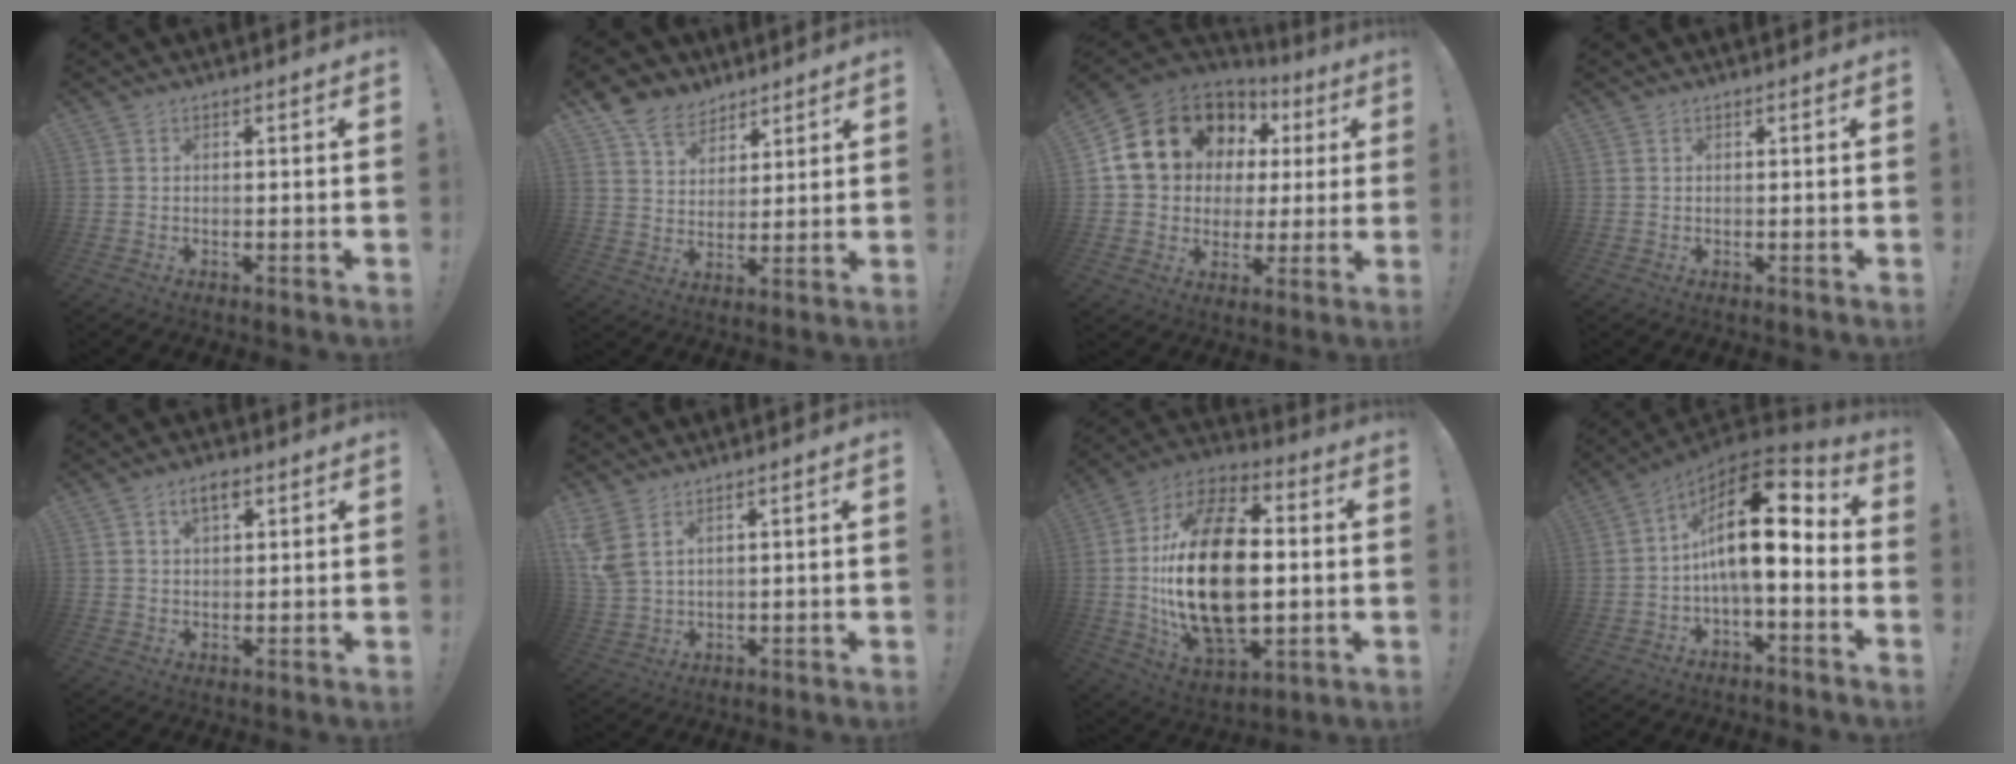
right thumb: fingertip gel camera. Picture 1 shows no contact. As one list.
[{"total": 9.5, "force": [6.8, 6.3, 2.1], "torque": [-0.039, -0.045, 0.136]}, {"total": 17.3, "force": [7.9, 13.1, 7.9], "torque": [-0.129, -0.039, 0.171]}, {"total": 0.0}, {"total": 4.4, "force": [2.3, 2.4, 2.9], "torque": [-0.043, -0.002, 0.038]}, {"total": 6.2, "force": [3.7, 2.6, 4.2], "torque": [-0.100, -0.019, 0.074]}, {"total": 28.1, "force": [-0.6, 16.2, 22.9], "torque": [-0.446, 0.005, -0.007]}, {"total": 17.3, "force": [2.8, 6.9, 15.6], "torque": [-0.265, -0.014, 0.046]}]